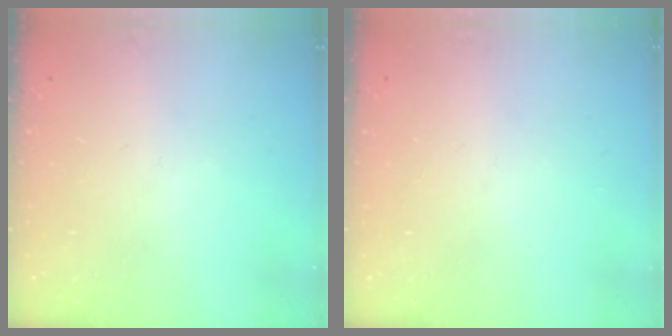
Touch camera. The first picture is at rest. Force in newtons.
{"total": 0.0}